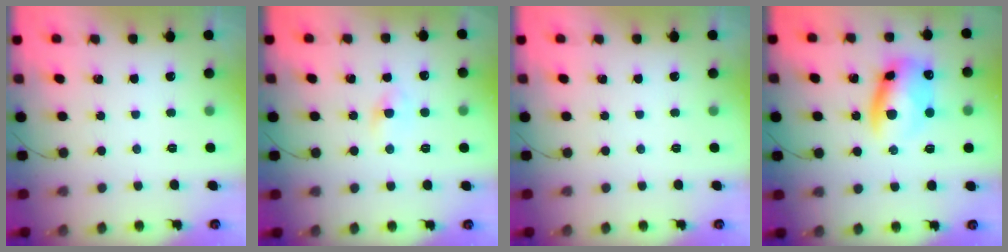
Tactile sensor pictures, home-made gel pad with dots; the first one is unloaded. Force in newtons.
{"total": 2.4, "press": 2.2, "slide": 1.1}
{"total": 0.0}
{"total": 10.9, "press": 10.7, "slide": 1.9}